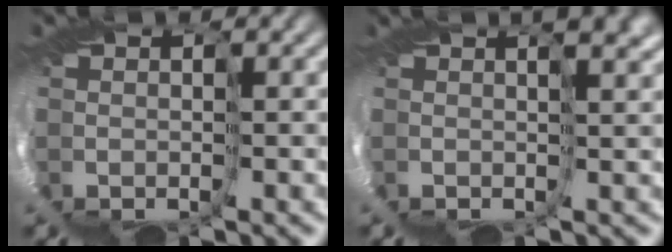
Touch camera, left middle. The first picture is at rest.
{"total": 2.0, "force": [1.1, -1.7, 0.2], "torque": [-0.006, -0.004, 0.026]}